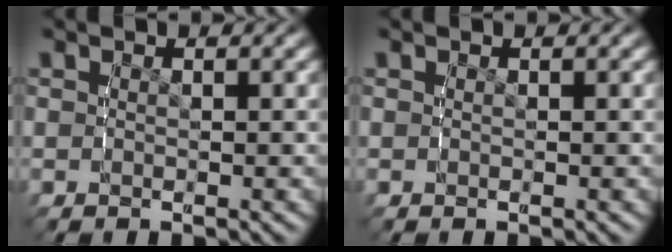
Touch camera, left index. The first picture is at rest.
{"total": 0.0}